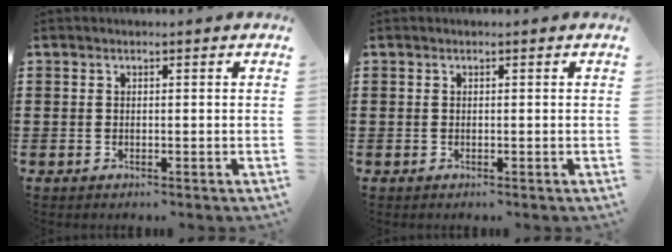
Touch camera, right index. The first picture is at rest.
{"total": 0.0}